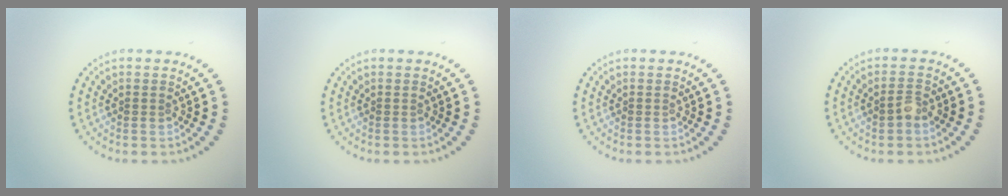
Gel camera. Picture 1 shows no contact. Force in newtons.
{"total": 0.0}
{"total": 0.0}
{"total": 1.4, "press": 1.4, "slide": 0.1}